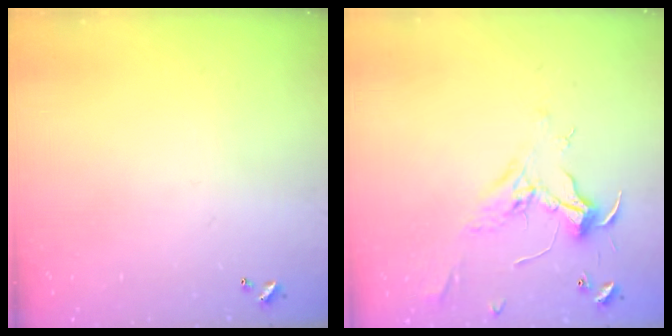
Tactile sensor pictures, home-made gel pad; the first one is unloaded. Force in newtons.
{"total": 2.3, "press": 2.2, "slide": 0.7}